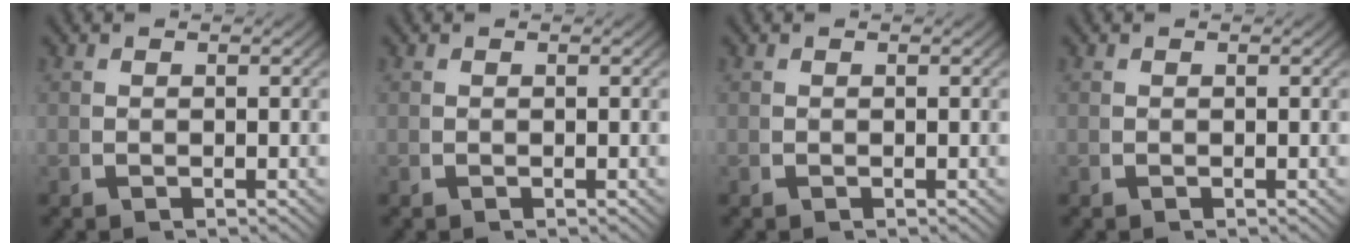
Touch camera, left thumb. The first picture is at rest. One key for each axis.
{"total": 0.0}
{"total": 0.0}
{"total": 0.0}